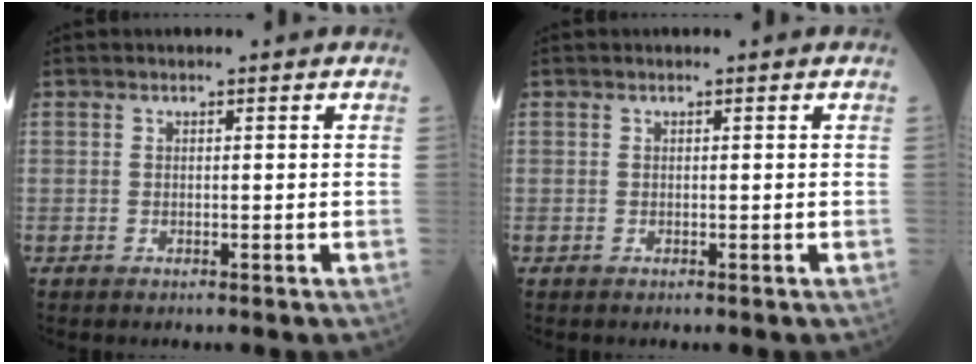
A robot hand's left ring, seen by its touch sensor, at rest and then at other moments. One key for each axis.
{"total": 0.0}